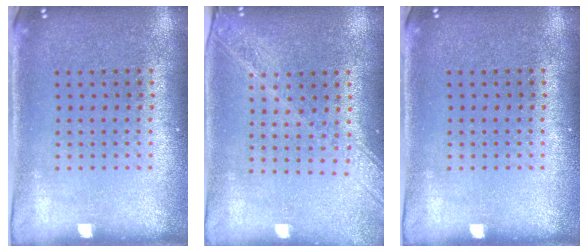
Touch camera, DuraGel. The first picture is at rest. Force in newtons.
{"total": 1.8, "press": 1.6, "slide": 0.8}
{"total": 0.0}